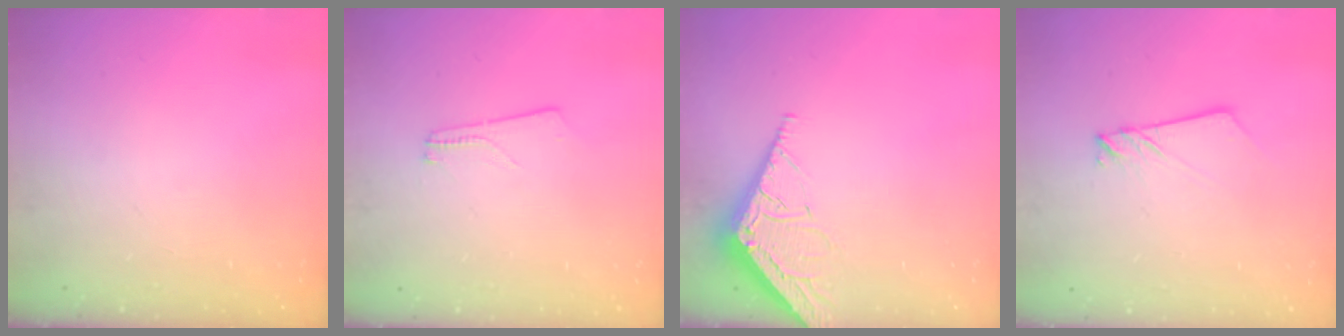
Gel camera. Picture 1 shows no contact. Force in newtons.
{"total": 2.8, "press": 2.8, "slide": 0.4}
{"total": 4.5, "press": 4.5, "slide": 0.1}
{"total": 2.2, "press": 2.2, "slide": 0.2}